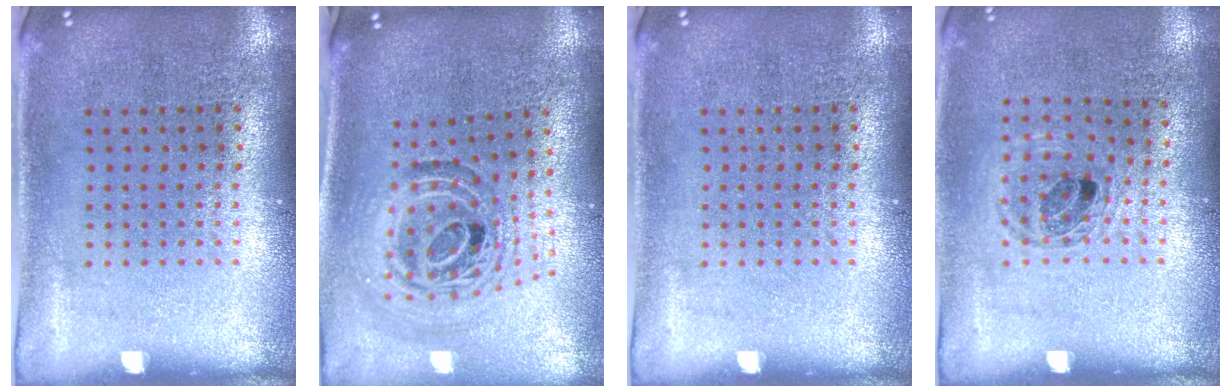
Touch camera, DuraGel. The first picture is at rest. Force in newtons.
{"total": 1.5, "press": 1.2, "slide": 0.8}
{"total": 0.0}
{"total": 0.9, "press": 0.9, "slide": 0.2}